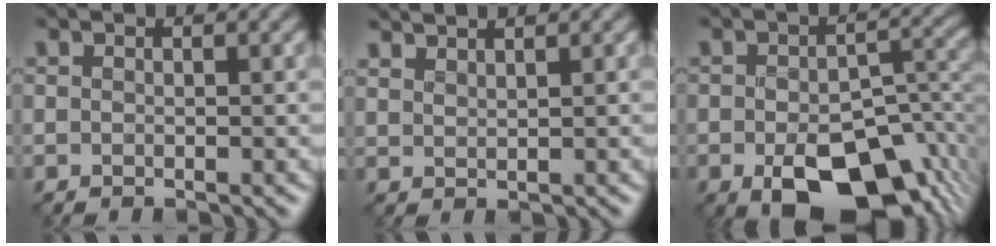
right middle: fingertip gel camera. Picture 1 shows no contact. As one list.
[{"total": 2.0, "force": [1.9, -0.2, -0.1], "torque": [0.000, 0.002, 0.037]}, {"total": 10.7, "force": [-5.2, 5.7, 7.4], "torque": [-0.122, -0.020, -0.065]}]